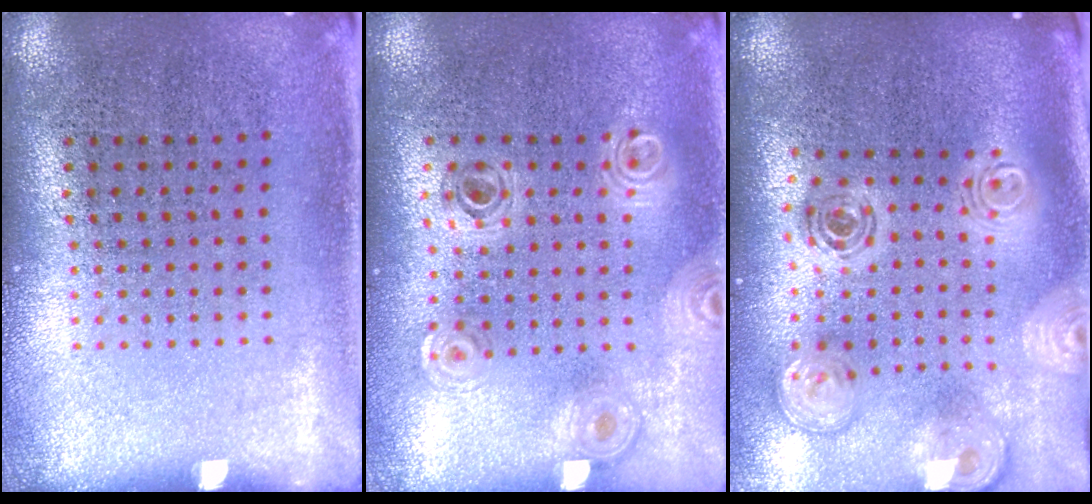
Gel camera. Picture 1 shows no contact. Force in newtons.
{"total": 0.9, "press": 0.9, "slide": 0.1}
{"total": 2.1, "press": 1.7, "slide": 1.2}